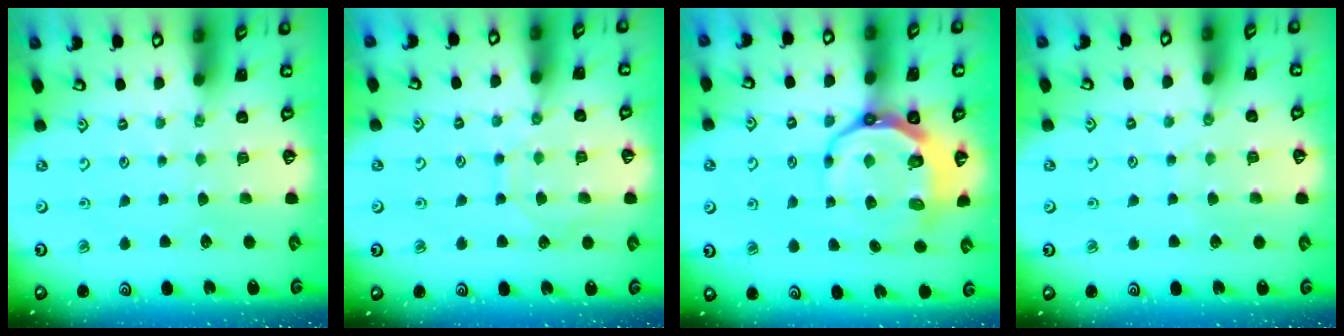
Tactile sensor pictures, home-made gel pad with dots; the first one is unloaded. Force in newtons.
{"total": 8.7, "press": 8.6, "slide": 0.7}
{"total": 10.8, "press": 10.0, "slide": 4.1}
{"total": 2.8, "press": 2.7, "slide": 0.5}